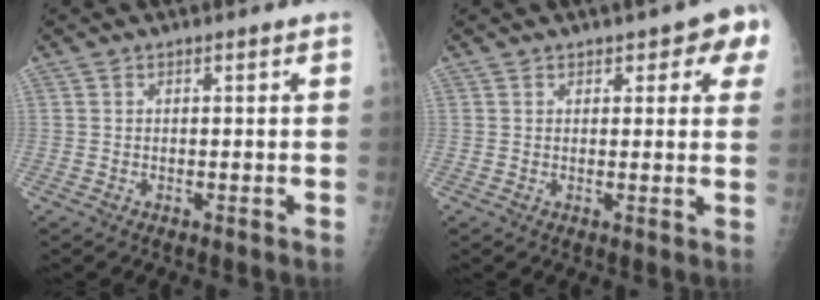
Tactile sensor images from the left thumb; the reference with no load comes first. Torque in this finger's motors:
{"motor_torque": [0.28, 0.21, 0.07, -0.25, 0.06]}